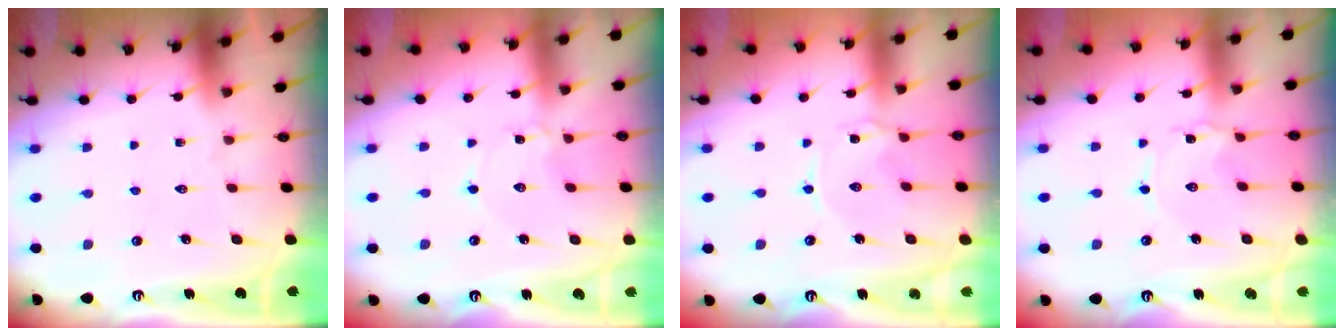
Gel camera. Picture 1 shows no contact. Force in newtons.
{"total": 0.8, "press": 0.8, "slide": 0.1}
{"total": 0.8, "press": 0.8, "slide": 0.2}
{"total": 0.9, "press": 0.9, "slide": 0.1}